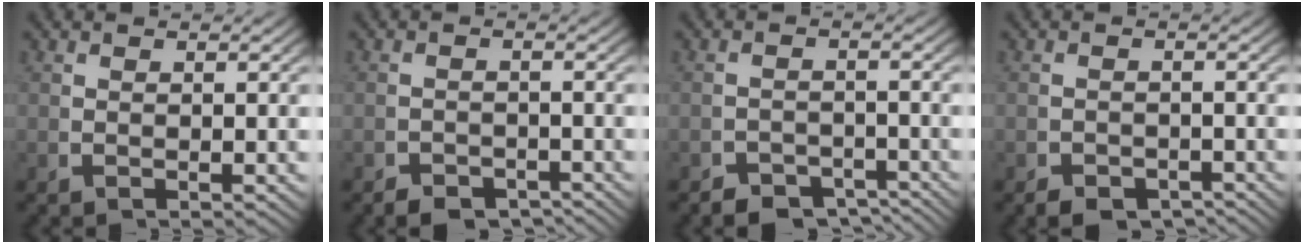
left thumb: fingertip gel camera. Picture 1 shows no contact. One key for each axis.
{"total": 2.8, "fx": -2.6, "fy": 0.8, "fz": 0.5, "tx": 0.003, "ty": -0.012, "tz": -0.045}
{"total": 4.9, "fx": -4.1, "fy": 2.4, "fz": 1.5, "tx": -0.013, "ty": -0.027, "tz": -0.063}
{"total": 2.8, "fx": -2.5, "fy": 1.0, "fz": 0.7, "tx": 0.001, "ty": -0.014, "tz": -0.040}